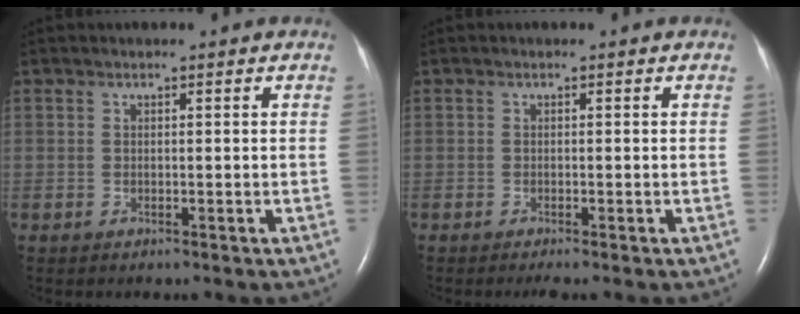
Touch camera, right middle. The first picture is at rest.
{"total": 1.0, "force": [-0.8, -0.2, 0.6], "torque": [-0.011, -0.002, -0.013]}